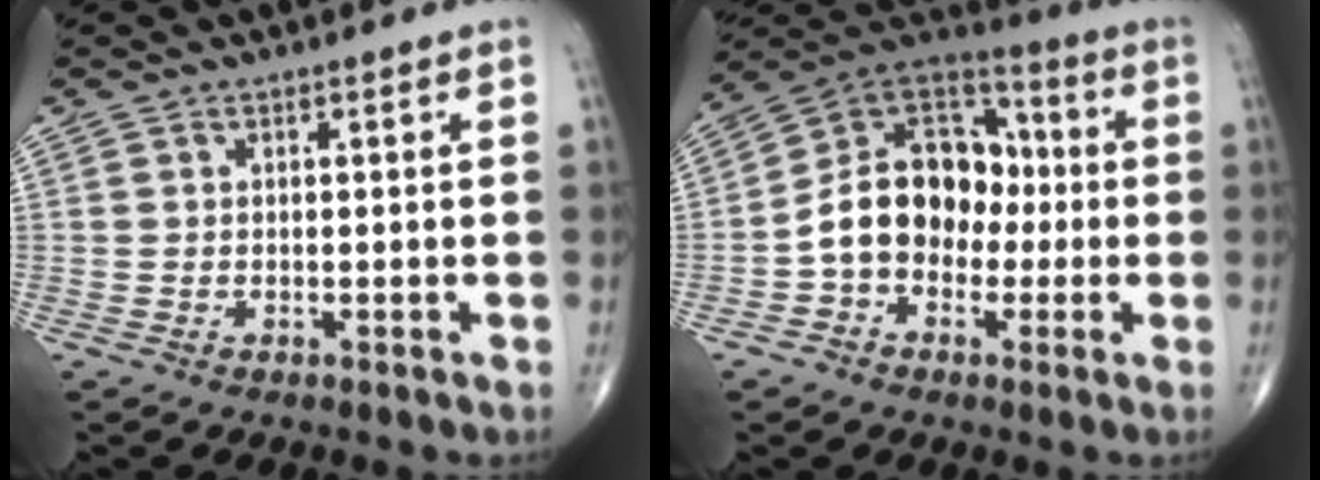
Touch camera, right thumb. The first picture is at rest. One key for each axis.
{"total": 15.5, "fx": -1.8, "fy": 11.5, "fz": 10.2, "tx": -0.133, "ty": 0.049, "tz": -0.044}